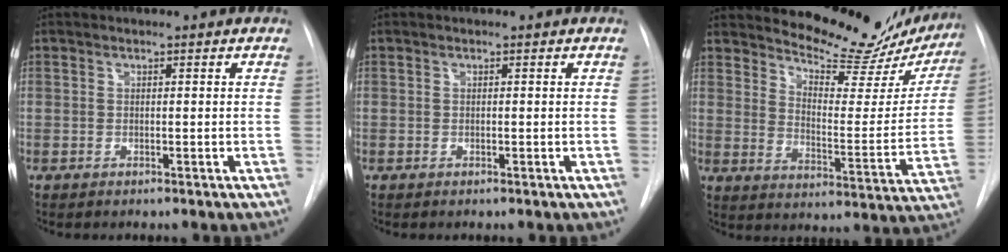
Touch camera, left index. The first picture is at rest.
{"total": 0.0}
{"total": 17.9, "force": [16.8, 4.4, 4.4], "torque": [-0.047, -0.071, 0.205]}